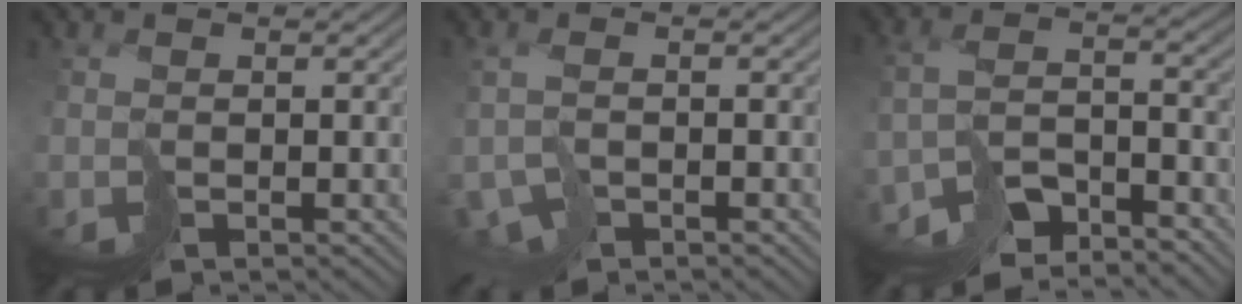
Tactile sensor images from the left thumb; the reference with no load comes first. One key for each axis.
{"total": 2.7, "fx": -1.9, "fy": 1.0, "fz": 1.6, "tx": -0.024, "ty": 0.002, "tz": -0.035}
{"total": 7.3, "fx": -6.7, "fy": 1.5, "fz": 2.4, "tx": -0.034, "ty": 0.006, "tz": -0.126}